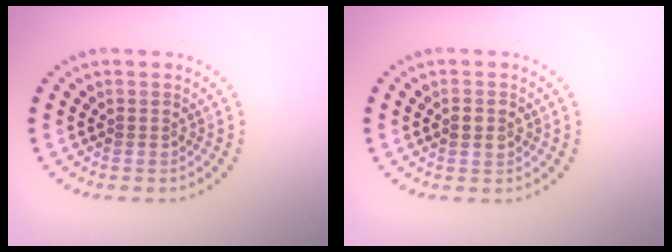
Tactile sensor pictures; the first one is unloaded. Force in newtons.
{"total": 2.0, "press": 2.0, "slide": 0.1}